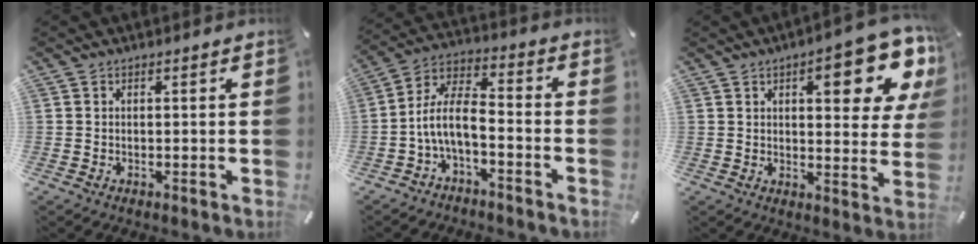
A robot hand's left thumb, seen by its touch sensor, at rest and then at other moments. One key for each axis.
{"total": 9.1, "fx": -3.8, "fy": 4.0, "fz": 7.2, "tx": -0.152, "ty": 0.001, "tz": -0.073}
{"total": 14.8, "fx": 7.1, "fy": 5.4, "fz": 11.8, "tx": -0.149, "ty": -0.034, "tz": 0.110}